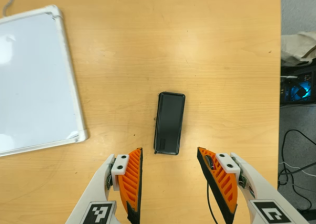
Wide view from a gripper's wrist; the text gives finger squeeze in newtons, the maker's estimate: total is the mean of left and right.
{"total": 0.0}